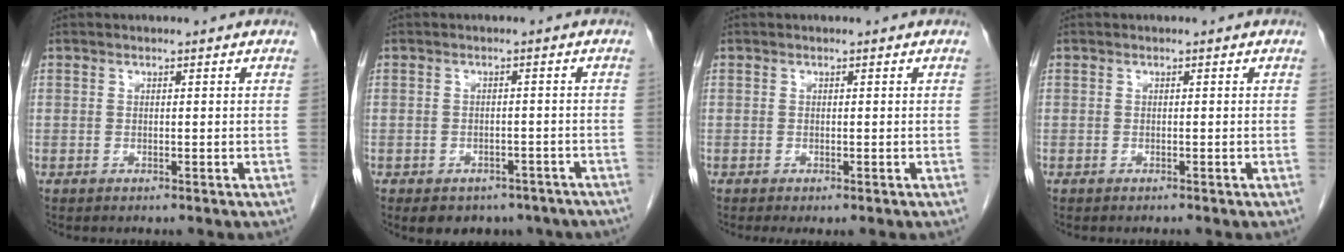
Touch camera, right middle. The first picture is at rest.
{"total": 9.7, "force": [-7.2, 5.6, 3.3], "torque": [-0.040, 0.004, -0.079]}
{"total": 1.1, "force": [-0.7, 0.2, 0.7], "torque": [-0.010, -0.005, -0.009]}
{"total": 0.0}